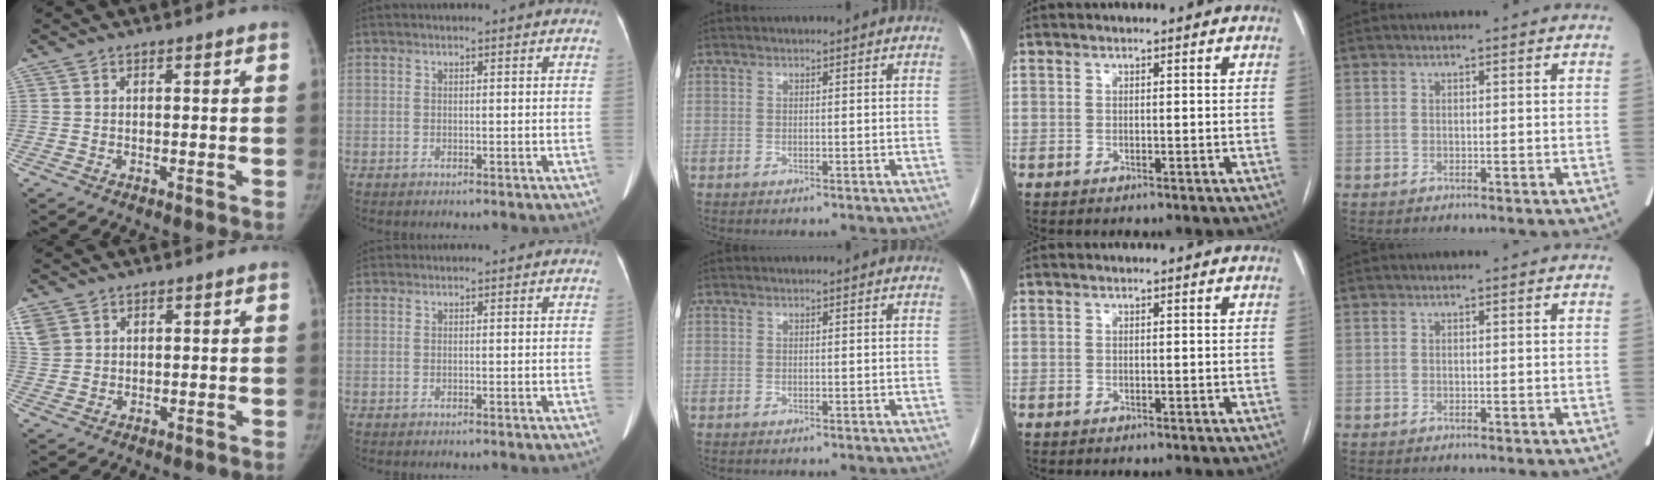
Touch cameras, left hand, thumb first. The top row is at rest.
{"thumb": {"total": 7.1, "force": [3.5, 5.4, 3.0], "torque": [-0.081, 0.007, 0.081]}, "index": {"total": 1.9, "force": [1.9, 0.3, 0.2], "torque": [-0.012, 0.020, 0.038]}}